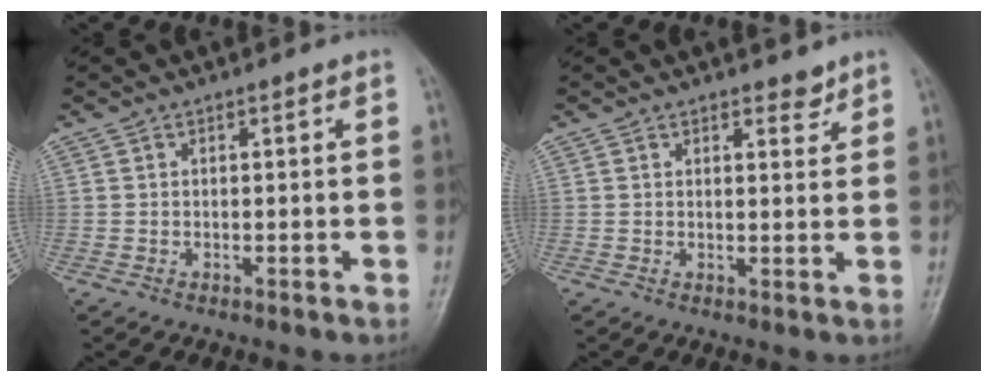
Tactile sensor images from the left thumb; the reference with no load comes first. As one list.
[{"total": 2.6, "force": [2.1, 1.1, 1.0], "torque": [0.001, -0.014, 0.027]}]